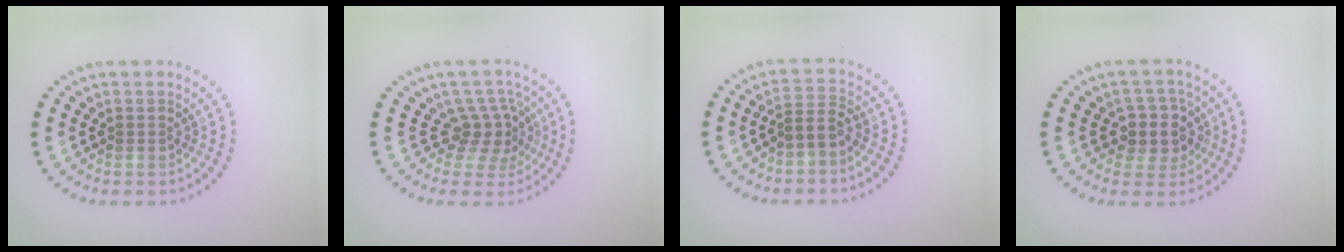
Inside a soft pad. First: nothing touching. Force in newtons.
{"total": 2.9, "press": 2.0, "slide": 2.1}
{"total": 2.0, "press": 1.3, "slide": 1.6}
{"total": 3.2, "press": 2.9, "slide": 1.5}